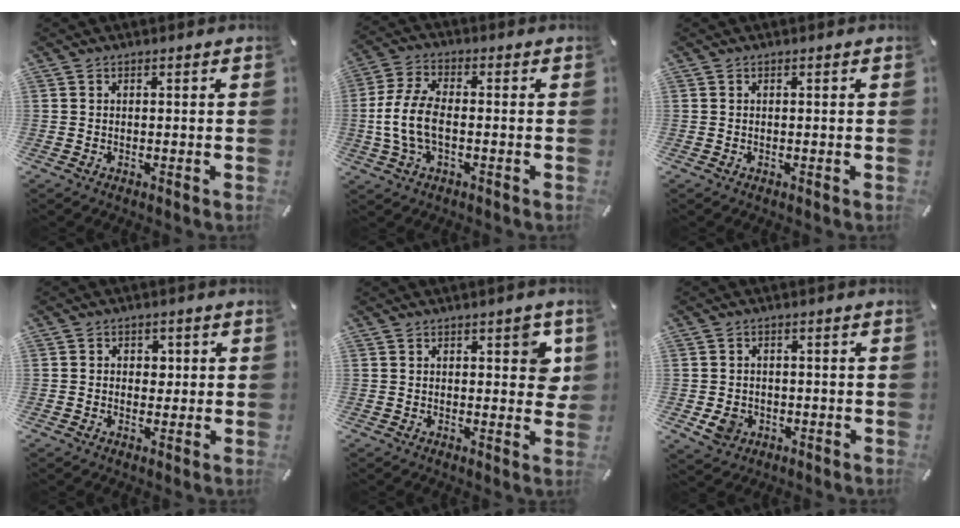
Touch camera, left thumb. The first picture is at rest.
{"total": 9.4, "force": [-1.7, 4.9, 7.9], "torque": [-0.176, -0.004, -0.032]}
{"total": 0.0}
{"total": 2.9, "force": [-0.4, 2.5, 1.5], "torque": [-0.022, 0.004, -0.012]}
{"total": 5.4, "force": [1.7, 2.7, 4.4], "torque": [-0.049, -0.008, 0.022]}
{"total": 5.2, "force": [-1.6, 4.5, 2.2], "torque": [-0.048, 0.001, -0.029]}